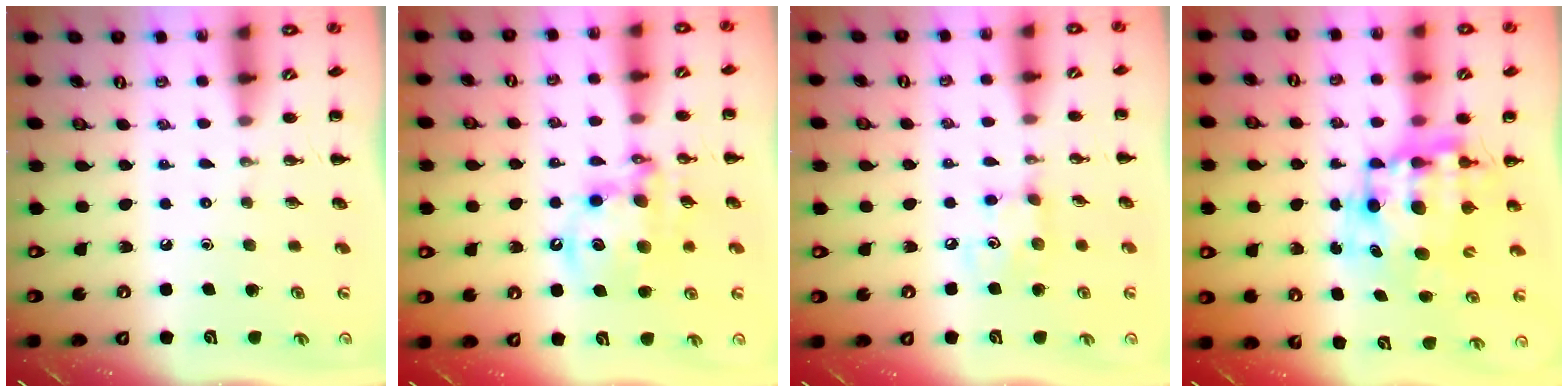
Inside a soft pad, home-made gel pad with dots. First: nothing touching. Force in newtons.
{"total": 12.9, "press": 12.6, "slide": 2.9}
{"total": 4.6, "press": 4.6, "slide": 0.6}
{"total": 9.7, "press": 9.4, "slide": 2.4}